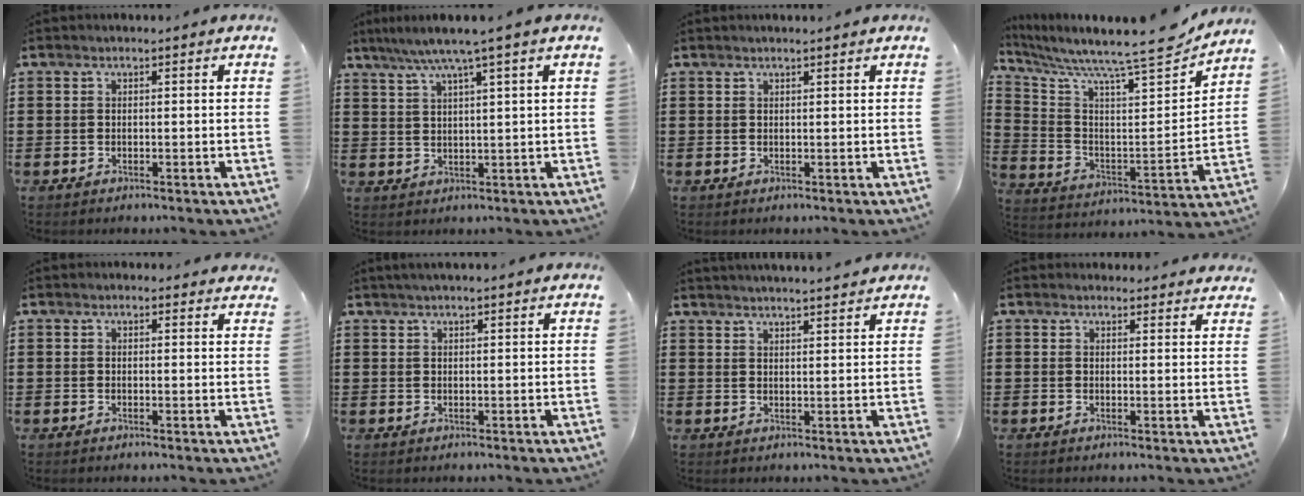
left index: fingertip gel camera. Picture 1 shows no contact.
{"total": 4.6, "force": [3.0, -0.6, 3.5], "torque": [-0.076, -0.007, 0.048]}
{"total": 0.6, "force": [0.6, -0.1, 0.3], "torque": [-0.007, -0.002, 0.011]}
{"total": 9.4, "force": [8.4, 0.5, 4.2], "torque": [-0.109, -0.078, 0.130]}
{"total": 1.3, "force": [1.1, 0.4, 0.3], "torque": [-0.008, 0.003, 0.023]}
{"total": 1.6, "force": [1.4, 0.0, 0.8], "torque": [-0.016, 0.001, 0.025]}
{"total": 2.6, "force": [2.6, -0.4, 0.3], "torque": [-0.013, -0.009, 0.047]}
{"total": 2.0, "force": [2.0, 0.4, 0.1], "torque": [-0.007, -0.002, 0.040]}